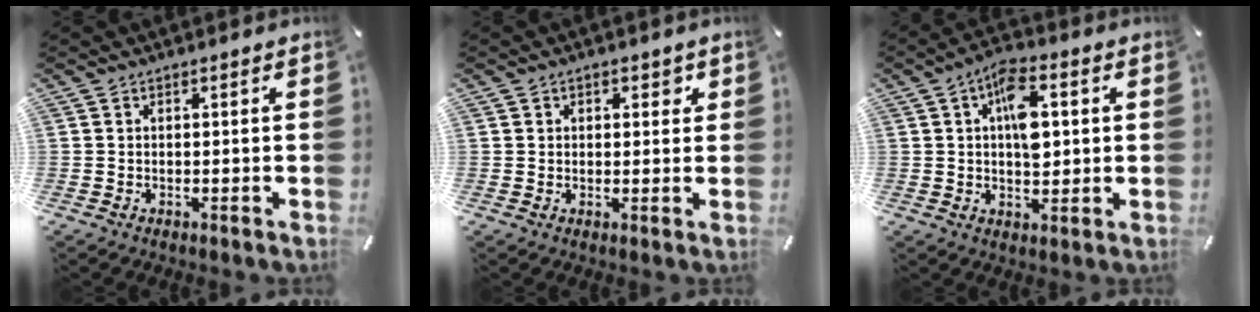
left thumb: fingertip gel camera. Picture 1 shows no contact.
{"total": 2.3, "force": [0.7, 1.8, 1.2], "torque": [-0.001, -0.002, 0.004]}
{"total": 10.2, "force": [1.9, 5.8, 8.1], "torque": [-0.115, 0.002, 0.031]}